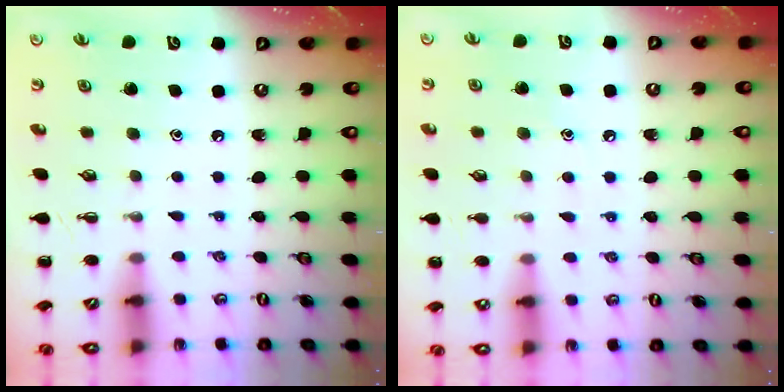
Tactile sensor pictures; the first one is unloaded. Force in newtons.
{"total": 6.0, "press": 5.7, "slide": 1.6}